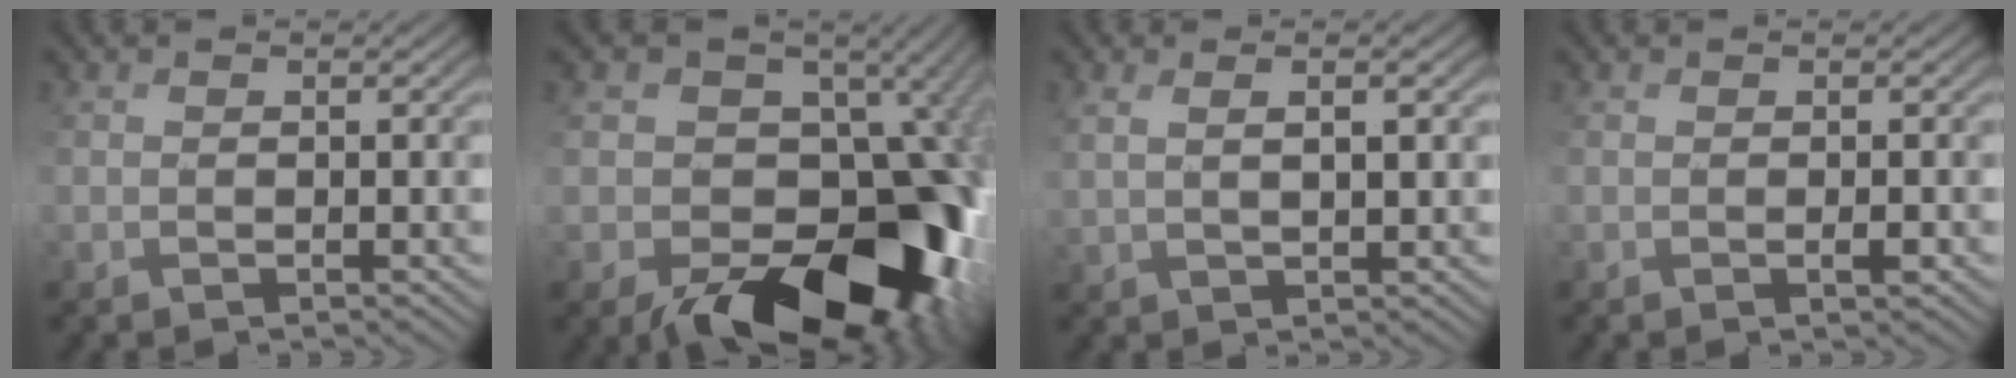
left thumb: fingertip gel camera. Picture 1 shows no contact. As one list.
[{"total": 18.9, "force": [-5.5, 13.2, 12.3], "torque": [-0.141, -0.044, -0.065]}, {"total": 3.7, "force": [1.6, 1.1, 3.2], "torque": [-0.055, -0.002, 0.024]}, {"total": 0.8, "force": [-0.2, 0.1, 0.8], "torque": [-0.014, -0.001, -0.003]}]